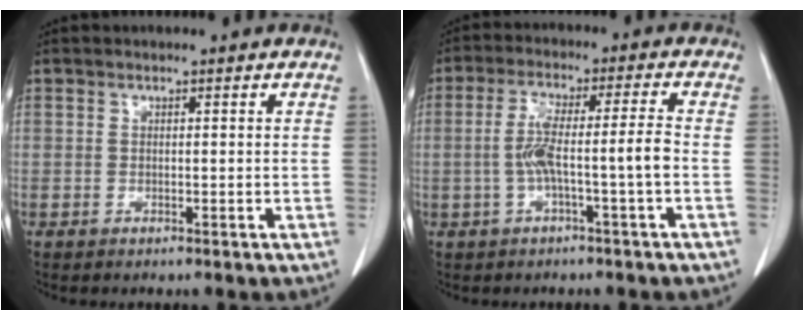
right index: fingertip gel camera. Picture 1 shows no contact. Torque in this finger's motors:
{"motor_torque": [1.07, -0.38, 0.56, 0.16]}